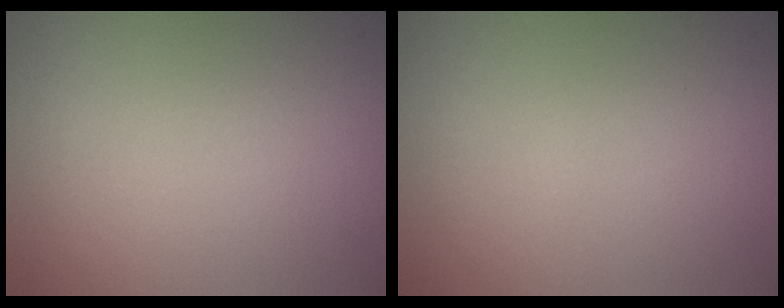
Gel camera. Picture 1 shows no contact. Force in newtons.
{"total": 0.0}